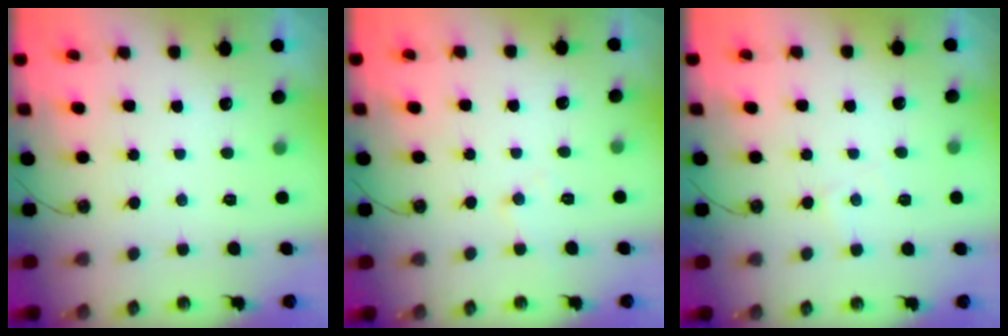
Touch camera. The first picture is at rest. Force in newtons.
{"total": 5.7, "press": 5.7, "slide": 0.6}
{"total": 4.8, "press": 4.8, "slide": 0.5}